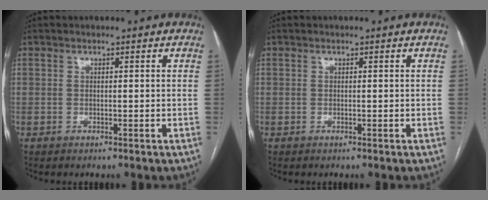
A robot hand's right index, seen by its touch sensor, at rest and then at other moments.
{"total": 0.0}